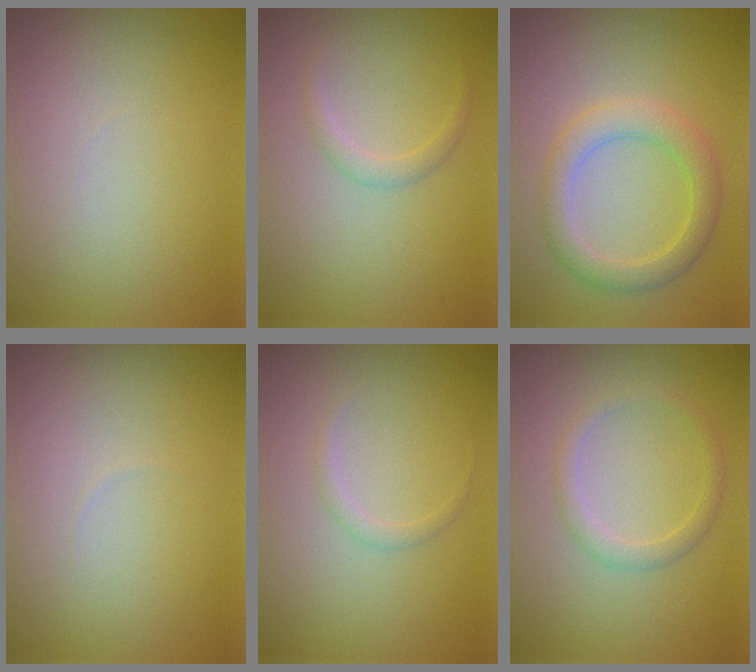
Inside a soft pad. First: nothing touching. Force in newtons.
{"total": 1.1, "press": 1.1, "slide": 0.1}
{"total": 3.6, "press": 3.6, "slide": 0.0}
{"total": 0.0}
{"total": 0.8, "press": 0.8, "slide": 0.1}
{"total": 1.7, "press": 1.7, "slide": 0.1}